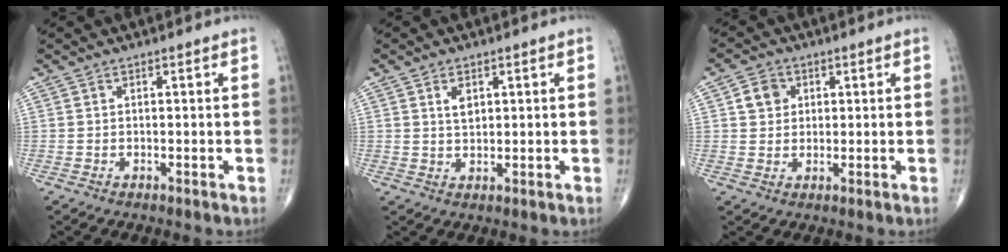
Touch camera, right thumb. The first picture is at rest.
{"total": 3.0, "force": [1.3, 1.8, 2.0], "torque": [-0.026, -0.009, 0.024]}
{"total": 4.3, "force": [1.2, 3.7, 1.7], "torque": [-0.009, -0.001, 0.018]}